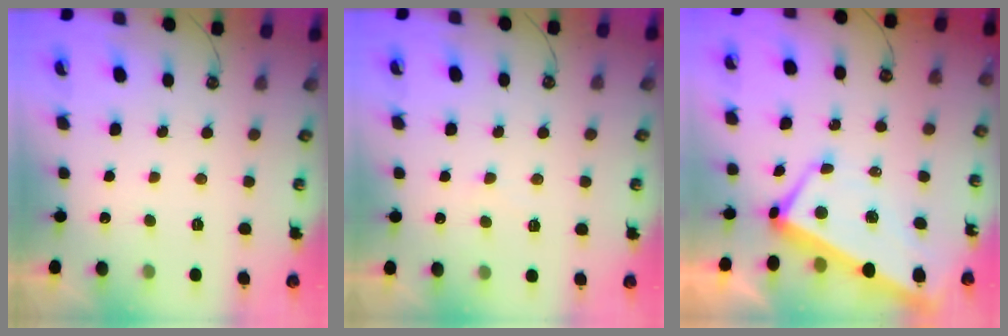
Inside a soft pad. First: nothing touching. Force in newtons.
{"total": 3.6, "press": 3.6, "slide": 0.4}
{"total": 1.8, "press": 1.1, "slide": 1.3}